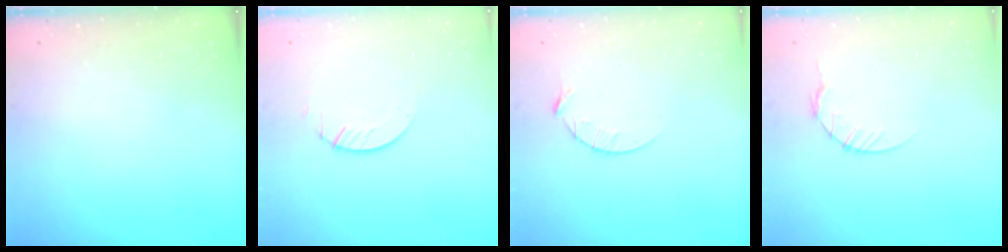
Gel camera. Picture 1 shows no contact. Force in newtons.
{"total": 1.2, "press": 1.1, "slide": 0.2}
{"total": 4.8, "press": 4.8, "slide": 0.6}
{"total": 5.1, "press": 5.0, "slide": 0.6}